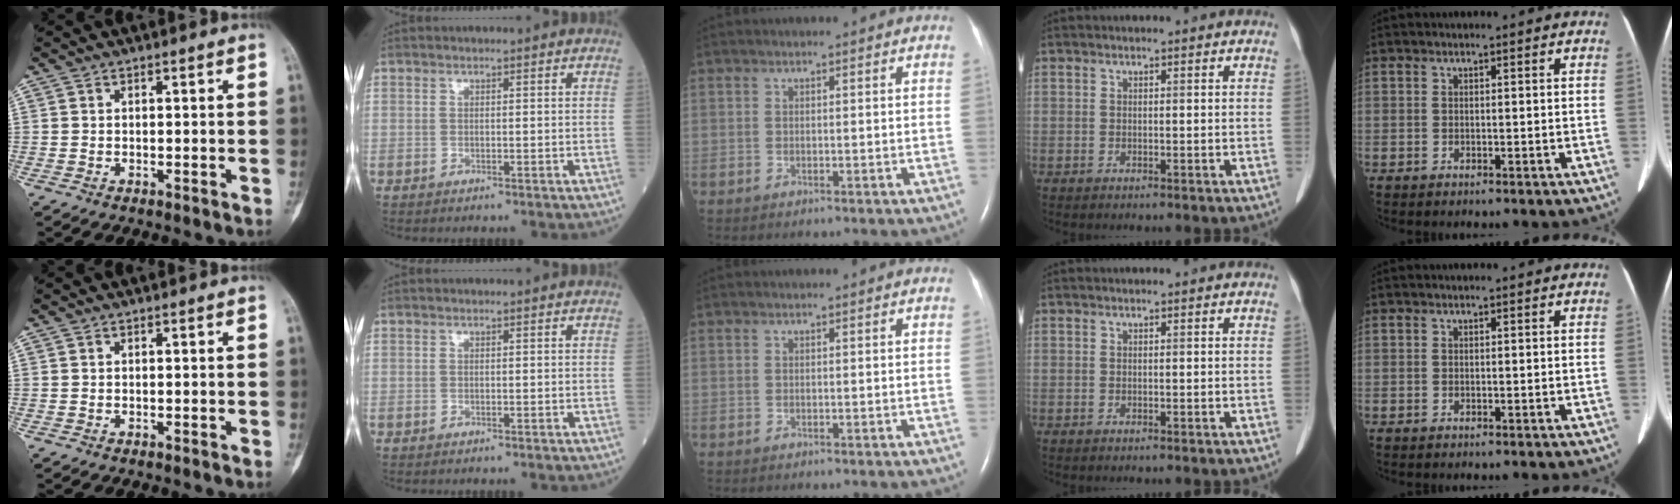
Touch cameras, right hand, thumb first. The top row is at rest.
{}